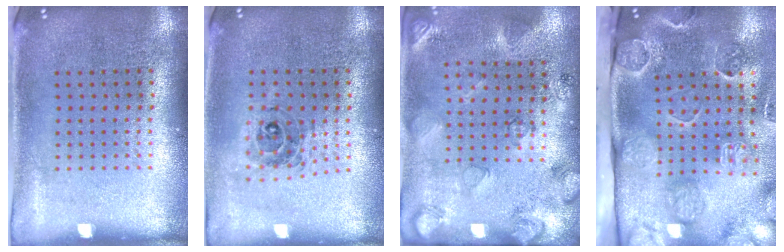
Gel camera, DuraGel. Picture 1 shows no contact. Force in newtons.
{"total": 0.7, "press": 0.7, "slide": 0.0}
{"total": 2.5, "press": 2.0, "slide": 1.5}
{"total": 3.7, "press": 3.3, "slide": 1.7}